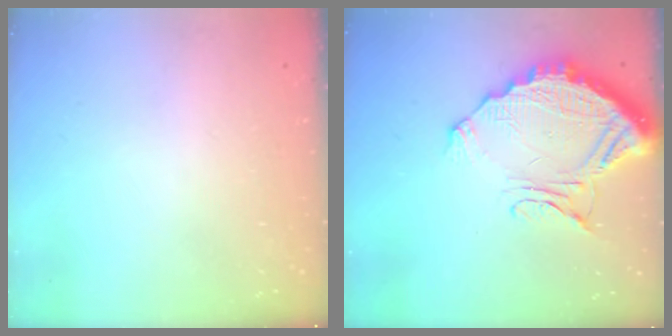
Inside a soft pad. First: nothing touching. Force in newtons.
{"total": 14.6, "press": 14.5, "slide": 1.5}